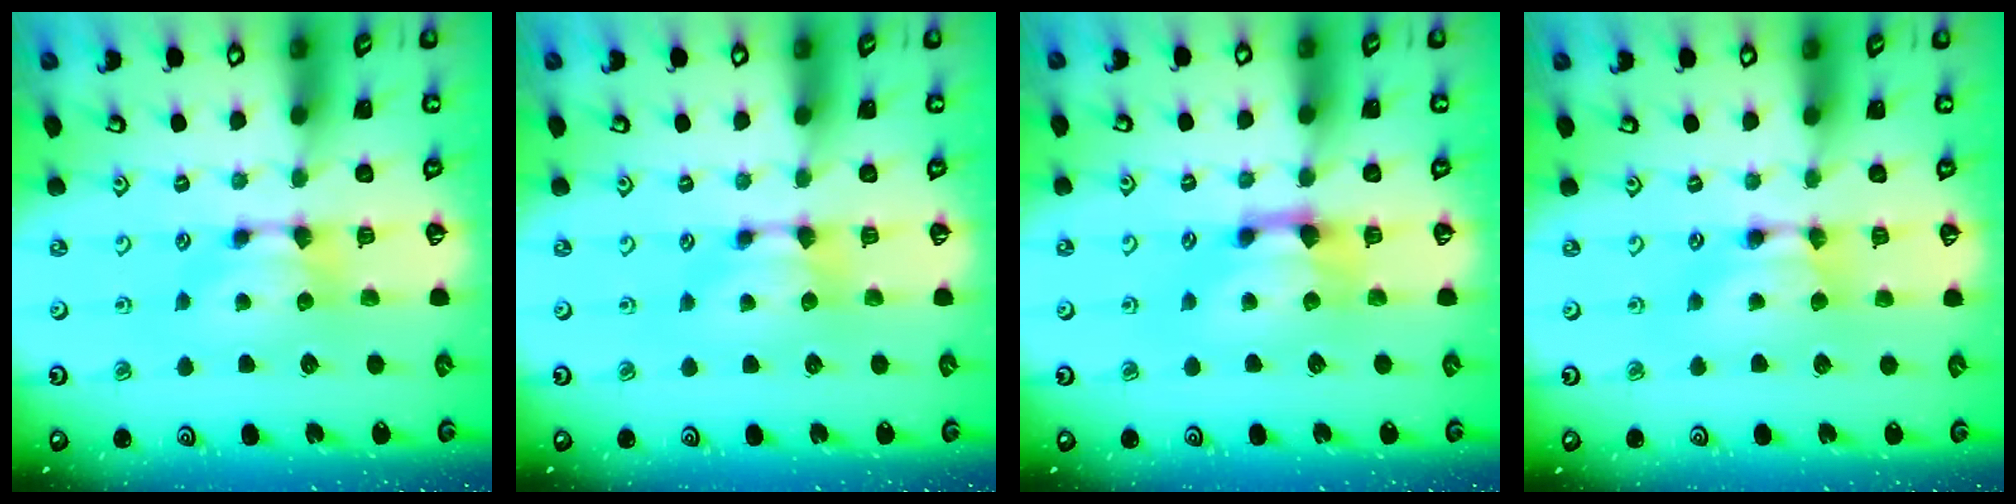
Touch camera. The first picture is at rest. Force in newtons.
{"total": 0.6, "press": 0.2, "slide": 0.6}
{"total": 1.5, "press": 0.5, "slide": 1.4}
{"total": 1.7, "press": 1.7, "slide": 0.1}